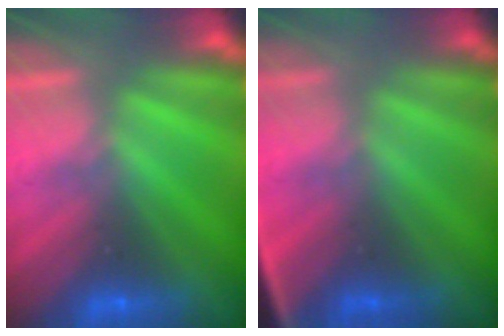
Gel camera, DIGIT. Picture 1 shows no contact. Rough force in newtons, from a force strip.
{"total": 2.7}